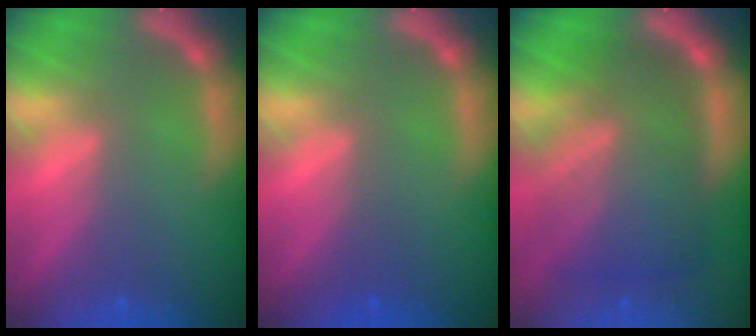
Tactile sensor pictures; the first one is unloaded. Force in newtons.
{"total": 1.0}
{"total": 10.0}